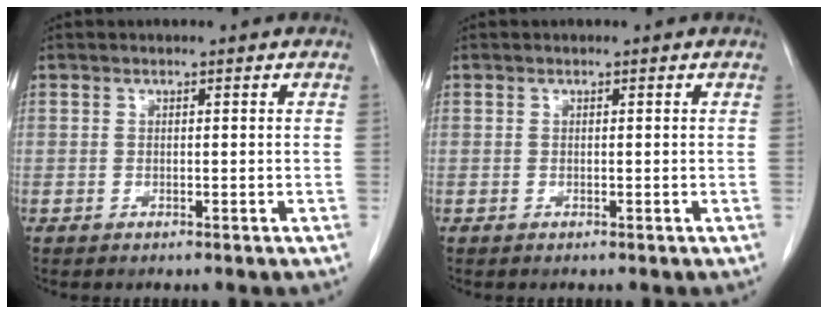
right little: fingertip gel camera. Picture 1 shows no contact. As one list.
[{"total": 0.0}]